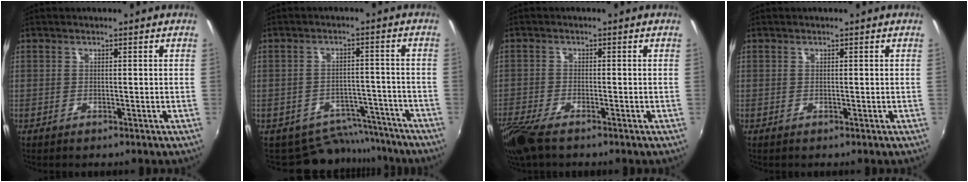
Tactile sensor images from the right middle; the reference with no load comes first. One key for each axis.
{"total": 9.4, "fx": -8.4, "fy": 4.1, "fz": 0.7, "tx": -0.015, "ty": 0.029, "tz": -0.102}
{"total": 8.3, "fx": -6.2, "fy": 2.1, "fz": 5.1, "tx": -0.132, "ty": -0.037, "tz": -0.121}
{"total": 0.0}